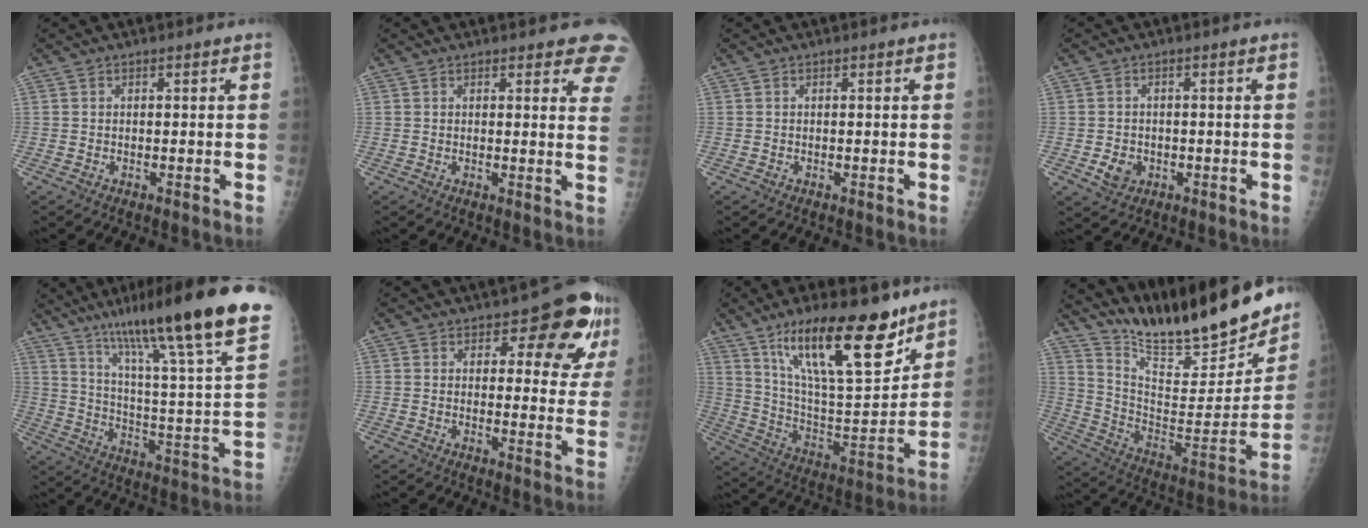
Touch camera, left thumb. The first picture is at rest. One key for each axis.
{"total": 8.2, "fx": 6.8, "fy": 2.7, "fz": 3.8, "tx": 0.000, "ty": -0.029, "tz": 0.054}
{"total": 0.0}
{"total": 3.6, "fx": -0.9, "fy": 3.0, "fz": 1.7, "tx": -0.020, "ty": 0.002, "tz": -0.009}
{"total": 29.1, "fx": 18.9, "fy": 3.4, "fz": 21.8, "tx": -0.323, "ty": -0.053, "tz": 0.288}
{"total": 11.0, "fx": 6.1, "fy": 5.3, "fz": 7.5, "tx": -0.045, "ty": -0.032, "tz": 0.070}
{"total": 24.0, "fx": 15.4, "fy": 7.3, "fz": 17.0, "tx": -0.246, "ty": -0.069, "tz": 0.266}
{"total": 27.8, "fx": 22.3, "fy": 6.1, "fz": 15.5, "tx": -0.214, "ty": -0.116, "tz": 0.343}